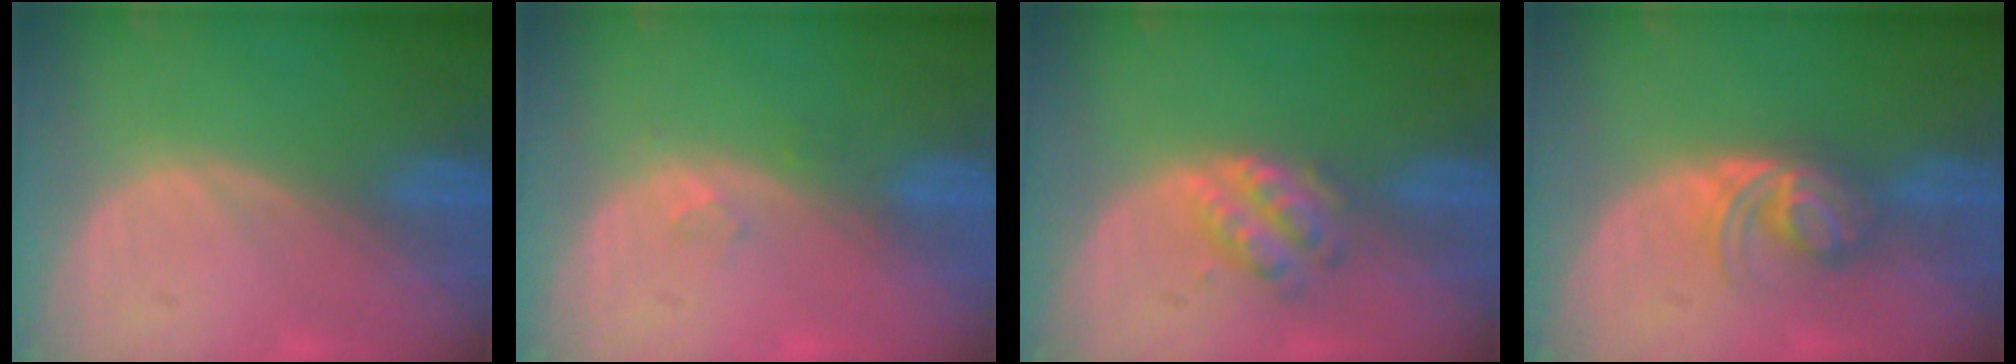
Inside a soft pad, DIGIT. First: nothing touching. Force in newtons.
{"total": 1.4, "press": 1.3, "slide": 0.6}
{"total": 4.9, "press": 4.3, "slide": 2.3}
{"total": 5.9, "press": 5.2, "slide": 2.9}